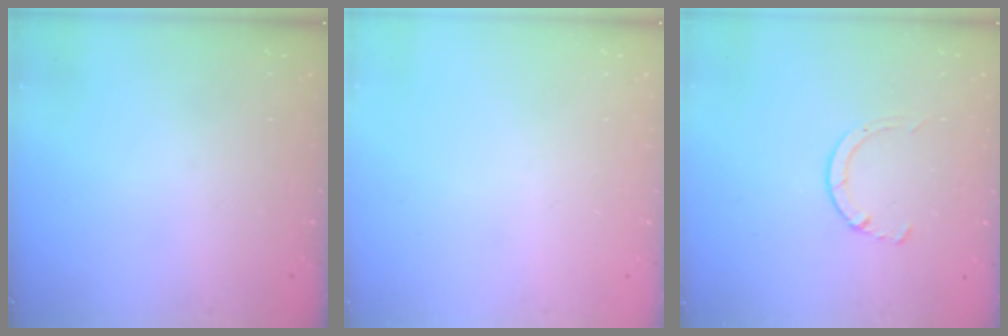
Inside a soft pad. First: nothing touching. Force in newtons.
{"total": 0.0}
{"total": 2.8, "press": 2.8, "slide": 0.4}